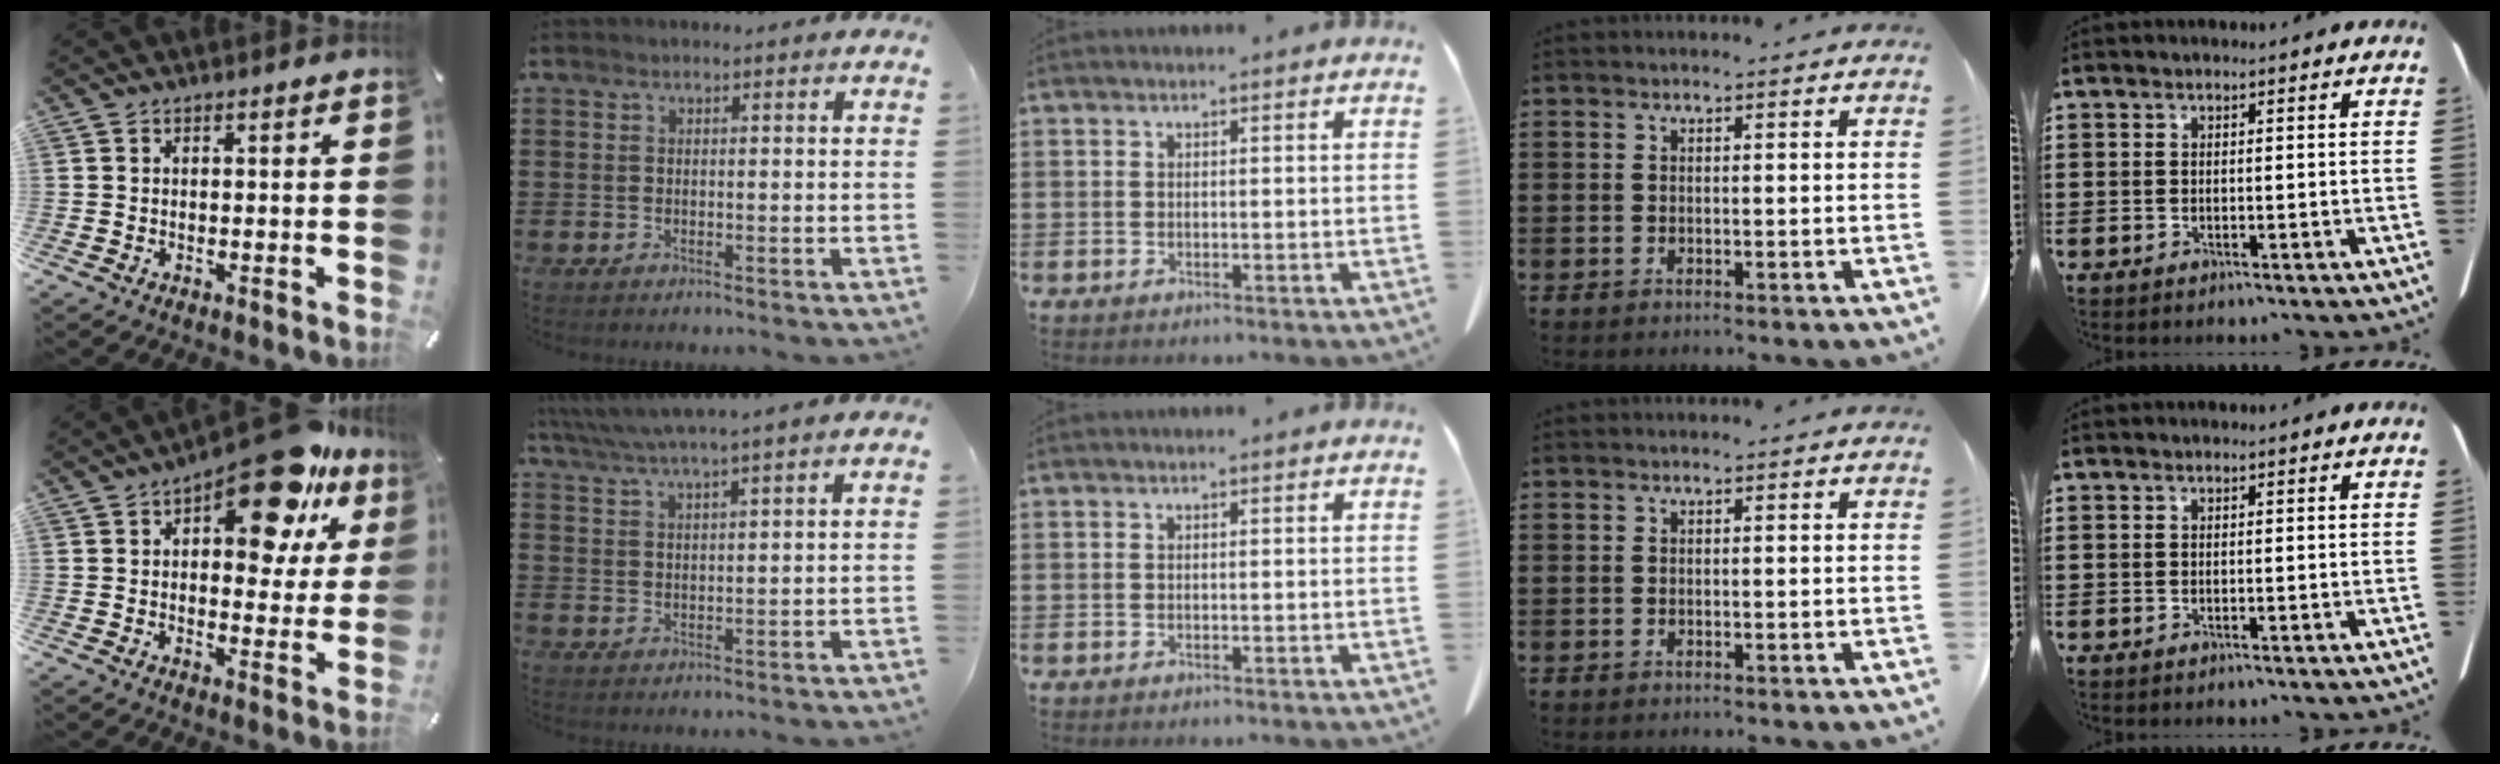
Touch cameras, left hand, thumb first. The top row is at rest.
{"thumb": {"total": 19.1, "force": [11.7, 8.2, 12.7], "torque": [-0.168, -0.073, 0.187]}, "index": {"total": 4.2, "force": [3.5, -0.6, 2.2], "torque": [-0.052, -0.012, 0.061]}}